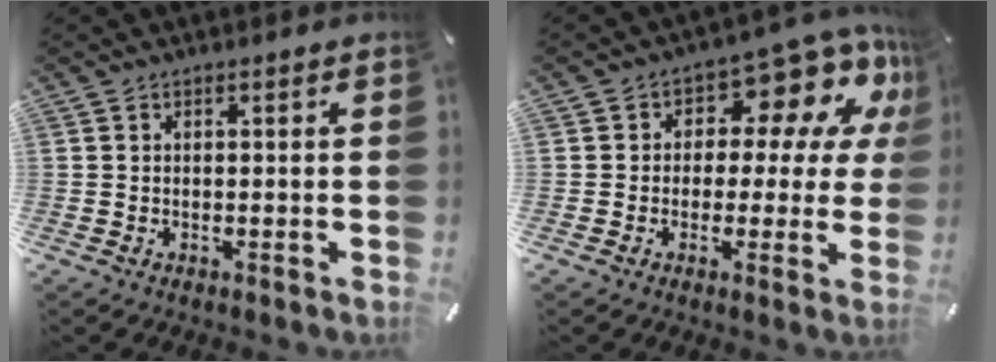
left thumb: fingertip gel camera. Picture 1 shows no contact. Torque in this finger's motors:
{"motor_torque": [0.25, 0.18, 0.48, 0.35, 0.04]}